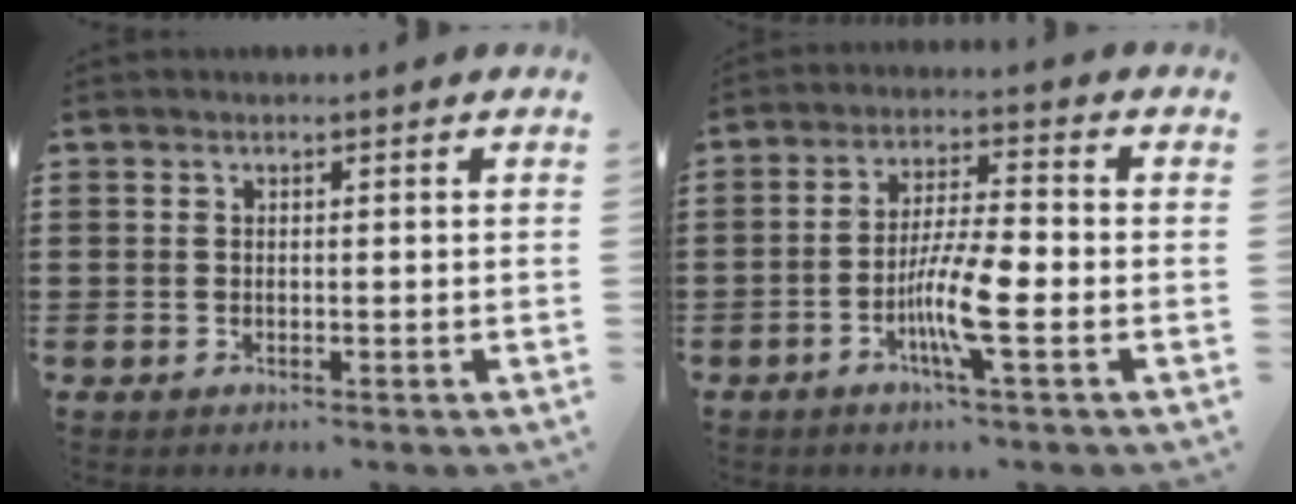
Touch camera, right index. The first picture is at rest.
{"total": 8.0, "force": [-2.8, 1.0, 7.5], "torque": [-0.150, -0.010, -0.055]}